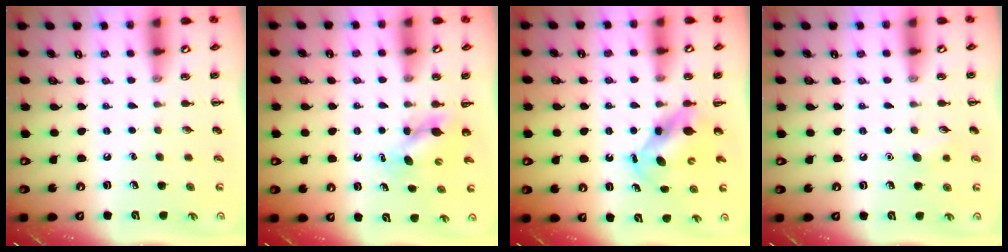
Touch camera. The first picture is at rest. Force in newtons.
{"total": 4.3, "press": 4.3, "slide": 0.6}
{"total": 5.5, "press": 5.4, "slide": 0.9}
{"total": 5.6, "press": 5.5, "slide": 1.2}